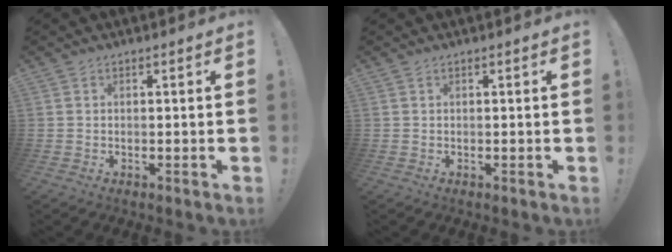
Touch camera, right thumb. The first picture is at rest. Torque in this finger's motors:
{"motor_torque": [-0.03, 0.02, -0.07, 0.07, 0.03]}